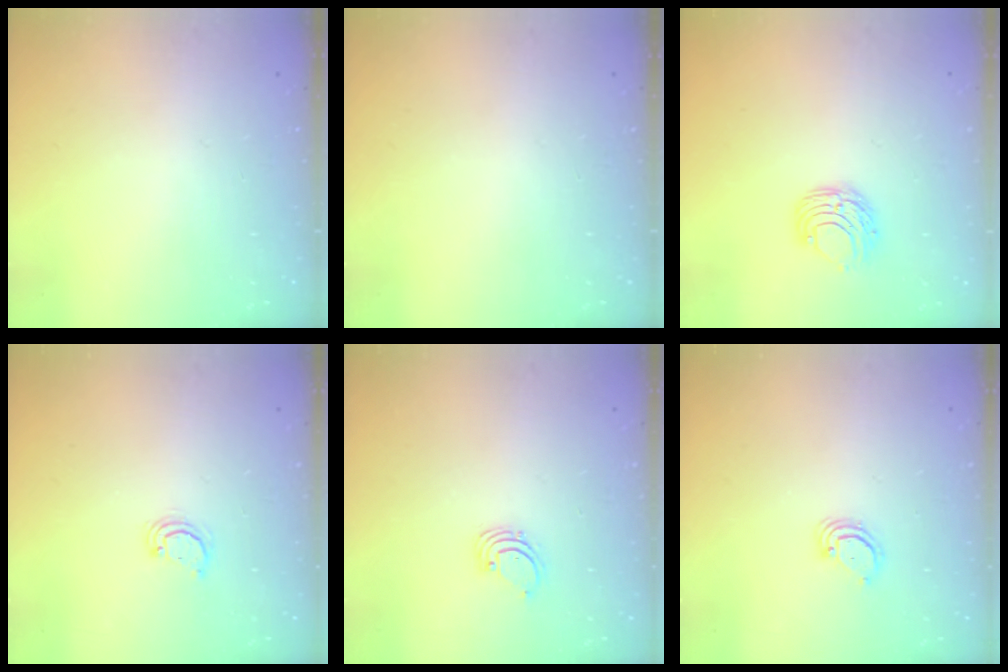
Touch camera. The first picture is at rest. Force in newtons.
{"total": 0.0}
{"total": 6.7, "press": 6.7, "slide": 0.5}
{"total": 2.6, "press": 2.6, "slide": 0.3}
{"total": 1.4, "press": 1.4, "slide": 0.1}
{"total": 2.8, "press": 2.8, "slide": 0.3}